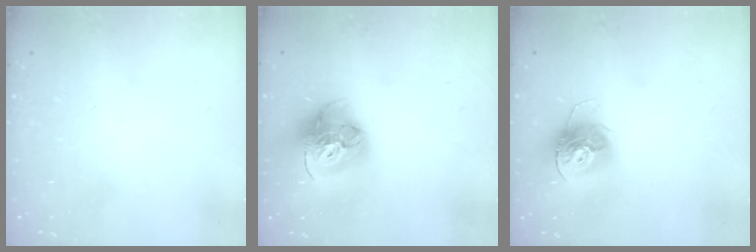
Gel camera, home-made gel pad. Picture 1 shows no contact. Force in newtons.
{"total": 18.0, "press": 17.9, "slide": 1.8}
{"total": 12.2, "press": 12.2, "slide": 0.4}